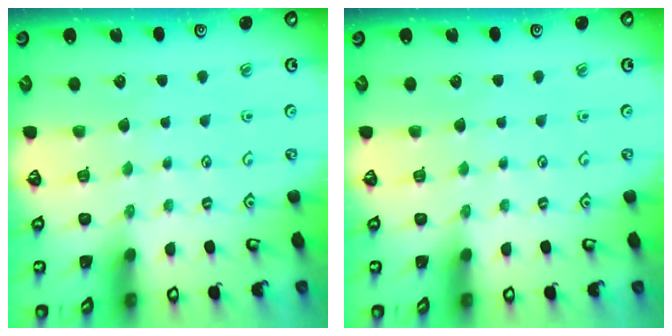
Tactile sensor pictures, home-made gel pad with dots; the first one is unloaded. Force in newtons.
{"total": 0.0}